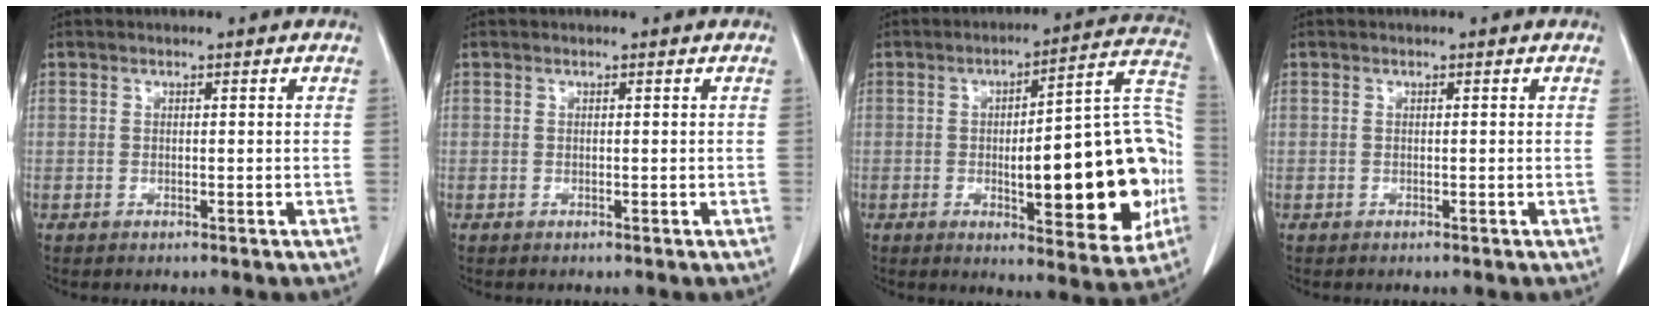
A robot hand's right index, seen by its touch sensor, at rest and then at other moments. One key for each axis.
{"total": 0.0}
{"total": 22.1, "fx": -3.5, "fy": 5.5, "fz": 21.1, "tx": -0.224, "ty": 0.032, "tz": -0.032}
{"total": 0.0}